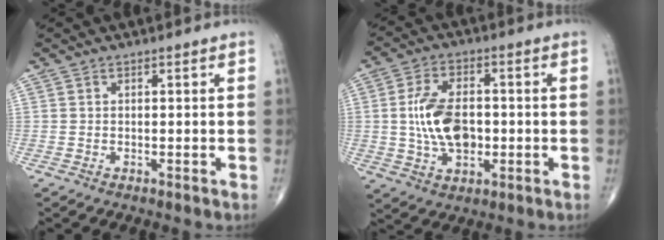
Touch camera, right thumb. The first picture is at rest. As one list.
[{"total": 11.4, "force": [-0.4, 6.8, 9.1], "torque": [-0.156, 0.007, -0.004]}]